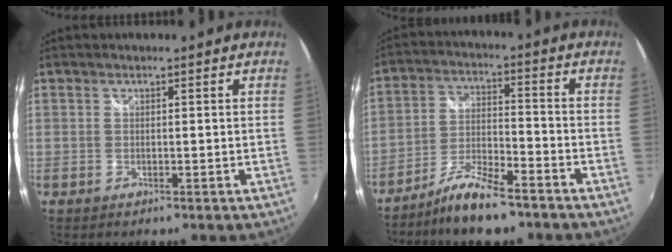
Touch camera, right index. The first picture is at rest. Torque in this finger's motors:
{"motor_torque": [0.62, -0.54, 0.31, 0.04]}